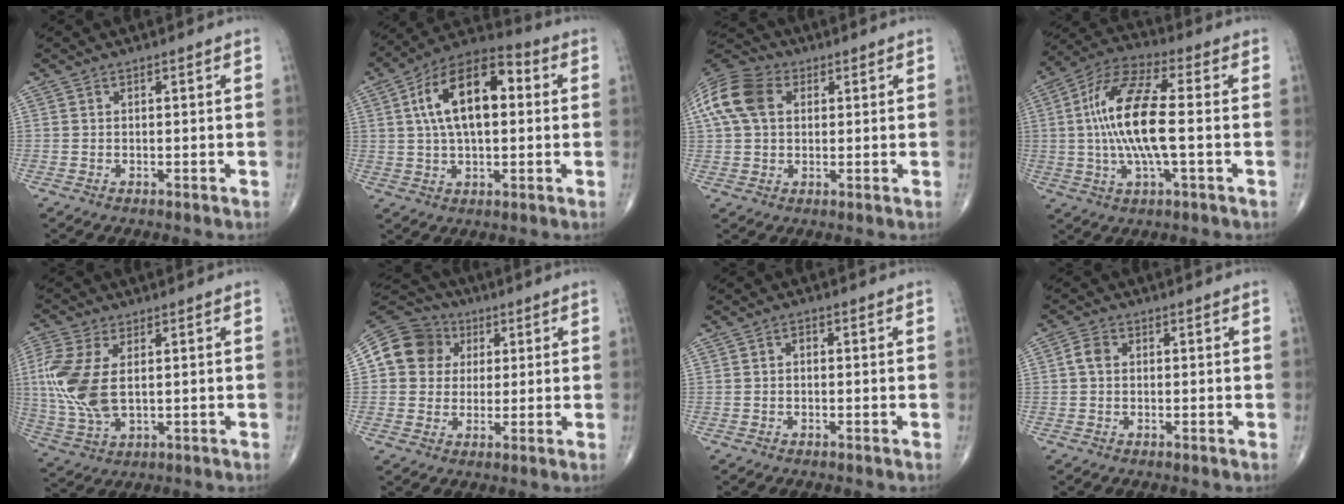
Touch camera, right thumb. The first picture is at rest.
{"total": 16.5, "force": [3.1, 8.2, 14.0], "torque": [-0.236, 0.026, 0.044]}
{"total": 13.0, "force": [3.5, 9.2, 8.5], "torque": [-0.180, 0.022, 0.057]}
{"total": 15.5, "force": [-0.1, 4.7, 14.8], "torque": [-0.307, 0.021, -0.008]}
{"total": 12.5, "force": [1.7, 6.8, 10.4], "torque": [-0.255, -0.003, 0.040]}
{"total": 11.1, "force": [2.5, 10.1, 3.8], "torque": [-0.050, 0.012, 0.035]}
{"total": 1.1, "force": [0.0, 0.7, 0.8], "torque": [-0.012, 0.004, -0.003]}
{"total": 2.6, "force": [0.2, 2.0, 1.7], "torque": [-0.032, 0.006, 0.000]}